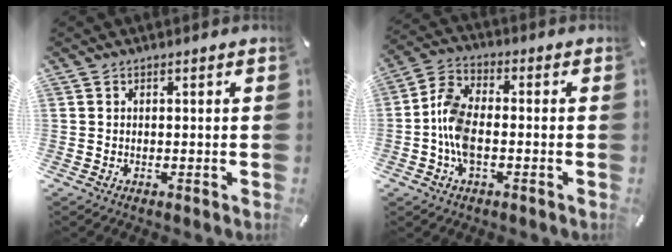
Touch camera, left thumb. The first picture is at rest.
{"total": 8.4, "force": [-2.3, 4.7, 6.6], "torque": [-0.146, 0.004, -0.044]}